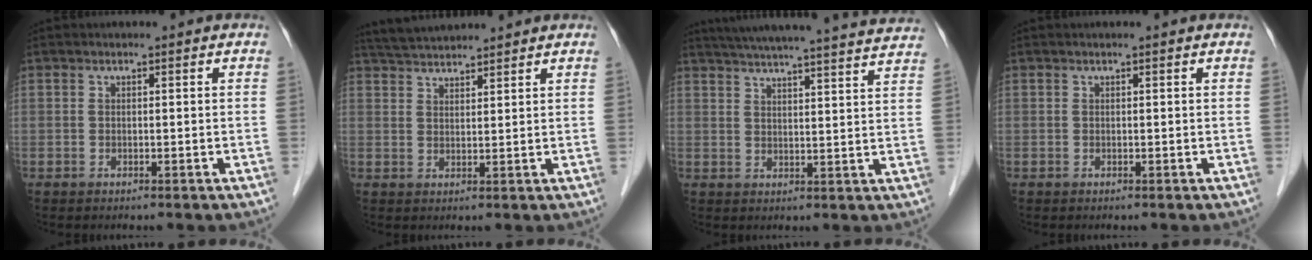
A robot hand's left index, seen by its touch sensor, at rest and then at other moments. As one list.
[{"total": 6.2, "force": [5.9, 0.4, 1.6], "torque": [-0.036, 0.036, 0.107]}, {"total": 25.4, "force": [23.6, 0.3, 9.4], "torque": [-0.151, -0.016, 0.298]}, {"total": 0.0}]